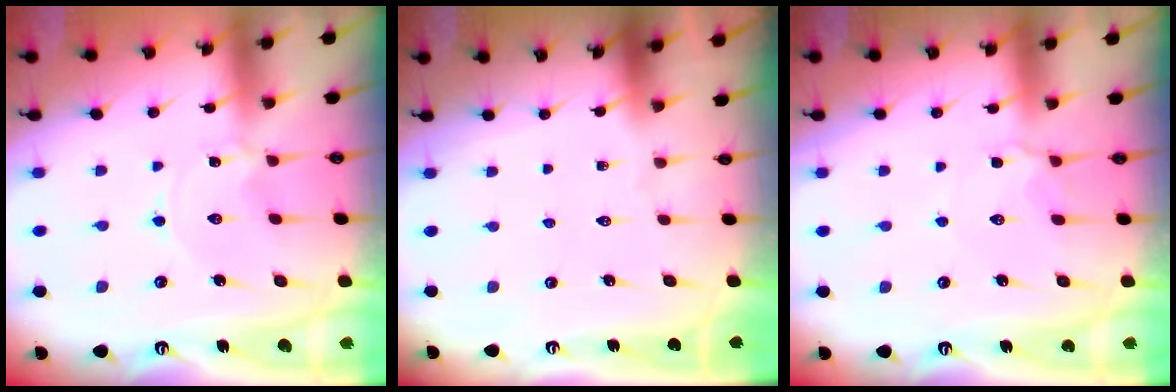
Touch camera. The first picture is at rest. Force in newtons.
{"total": 0.0}
{"total": 5.3, "press": 5.2, "slide": 0.7}